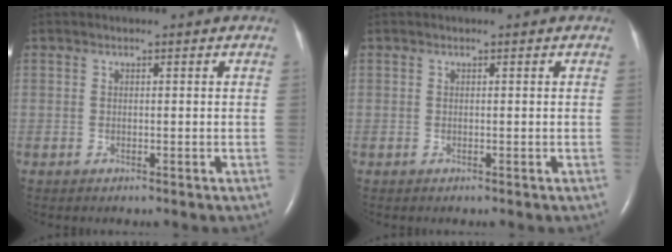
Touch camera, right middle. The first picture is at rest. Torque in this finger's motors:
{"motor_torque": [-0.36, 0.01, -0.02, 0.00]}